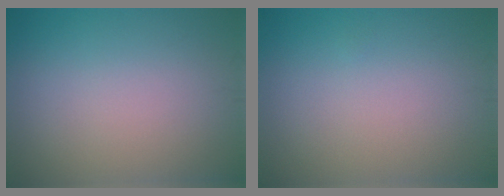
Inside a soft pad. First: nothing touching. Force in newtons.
{"total": 0.0}